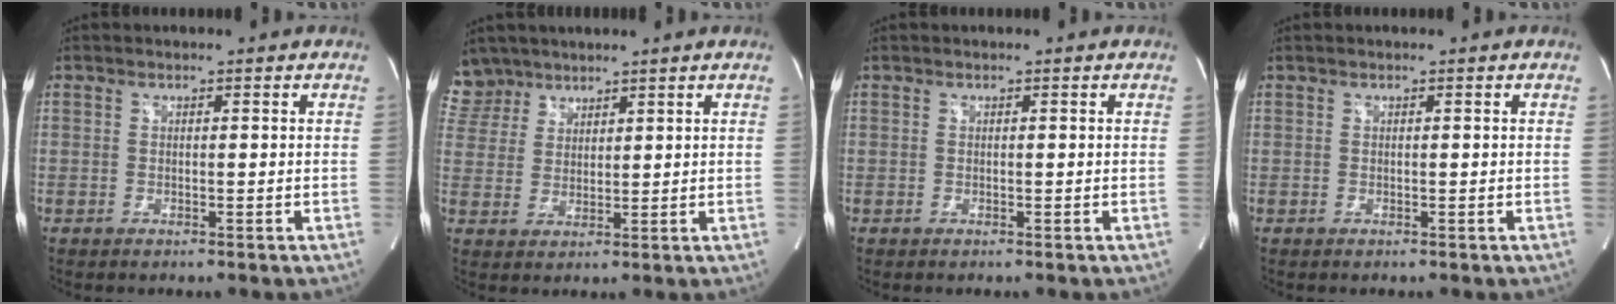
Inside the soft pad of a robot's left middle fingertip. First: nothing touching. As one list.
[{"total": 6.2, "force": [5.3, 3.2, -0.5], "torque": [0.011, 0.008, 0.111]}, {"total": 0.0}, {"total": 0.0}]